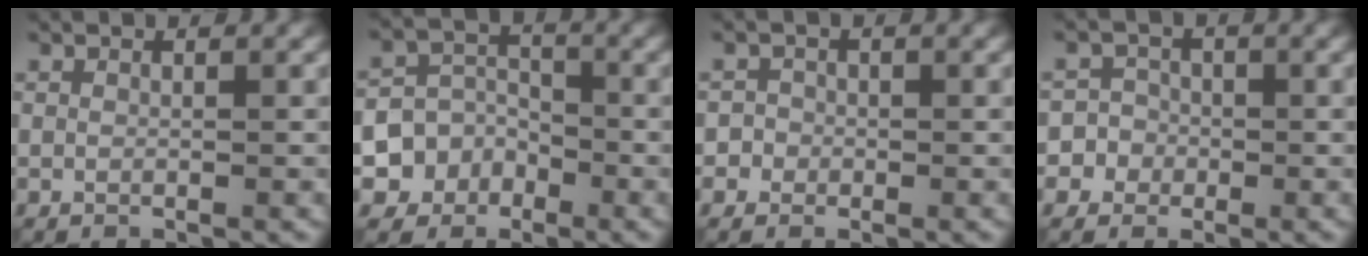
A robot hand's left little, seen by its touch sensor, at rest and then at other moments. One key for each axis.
{"total": 6.2, "fx": -3.1, "fy": 5.3, "fz": 0.8, "tx": 0.008, "ty": -0.001, "tz": -0.073}
{"total": 1.8, "fx": -0.6, "fy": 1.7, "fz": 0.1, "tx": 0.017, "ty": 0.009, "tz": -0.019}
{"total": 4.5, "fx": -1.8, "fy": 4.1, "fz": 0.2, "tx": 0.020, "ty": 0.008, "tz": -0.049}